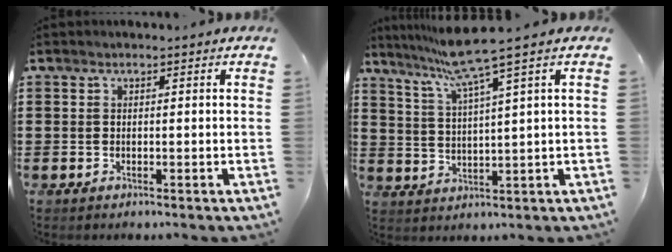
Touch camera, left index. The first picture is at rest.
{"total": 7.6, "force": [5.5, -0.8, 5.2], "torque": [-0.120, -0.021, 0.092]}